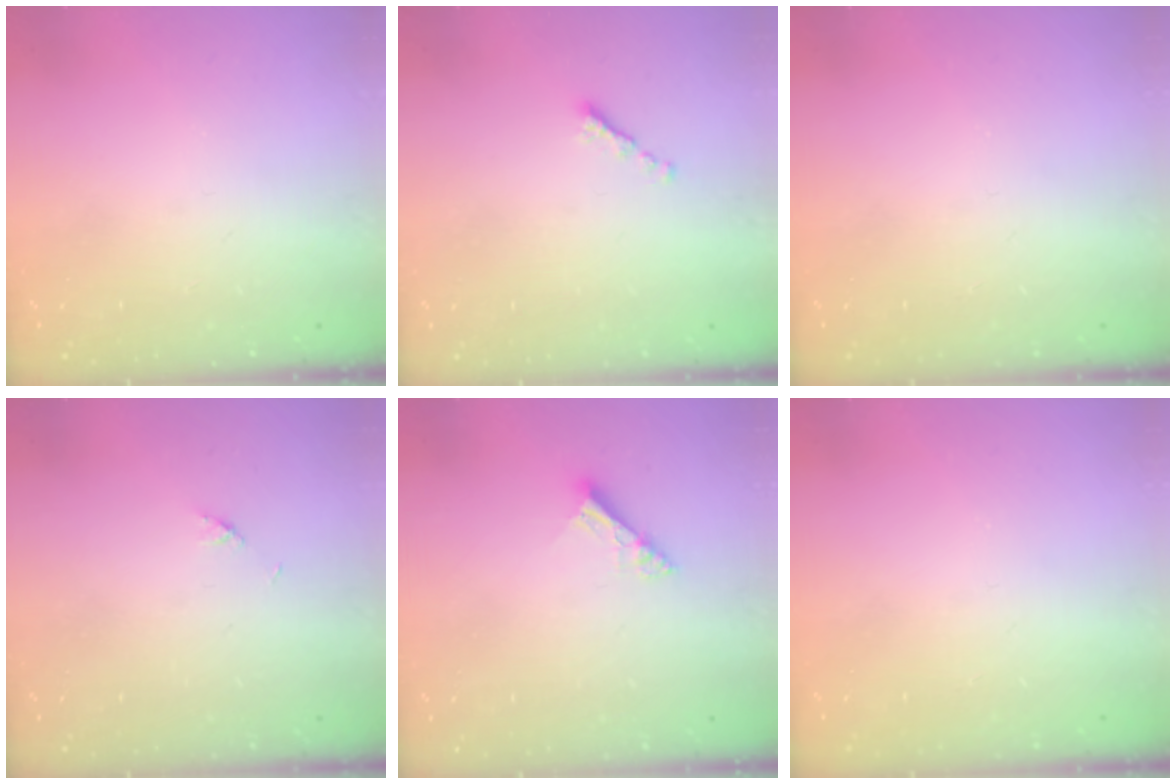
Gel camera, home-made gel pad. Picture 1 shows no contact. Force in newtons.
{"total": 0.0}
{"total": 0.0}
{"total": 2.1, "press": 2.1, "slide": 0.3}
{"total": 5.5, "press": 5.5, "slide": 0.1}
{"total": 0.0}